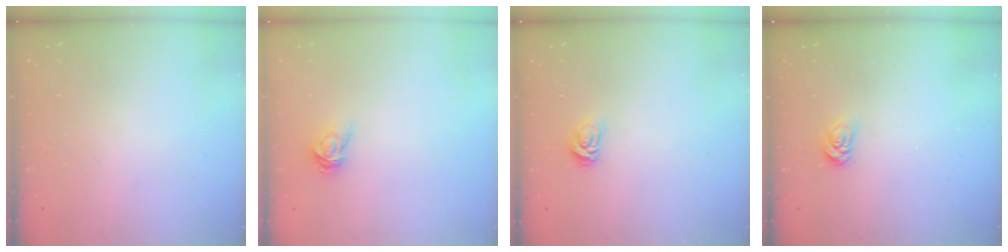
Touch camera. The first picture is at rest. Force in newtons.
{"total": 3.8, "press": 3.8, "slide": 0.4}
{"total": 4.6, "press": 4.6, "slide": 0.5}
{"total": 4.6, "press": 4.5, "slide": 0.6}